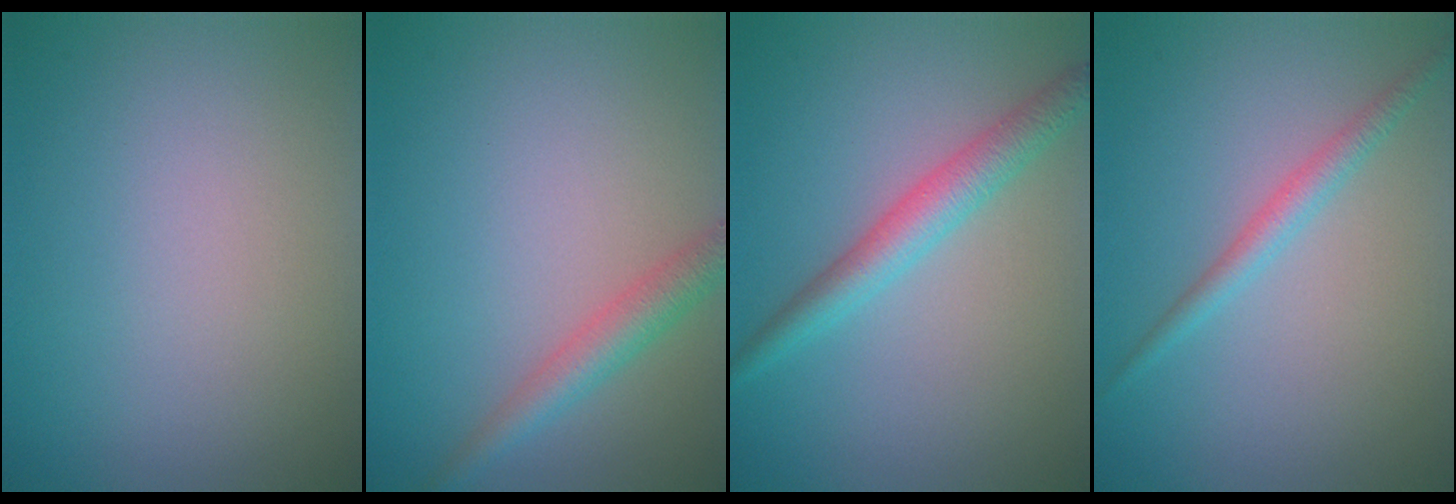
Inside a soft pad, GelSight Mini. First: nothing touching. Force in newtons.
{"total": 2.8, "press": 2.8, "slide": 0.1}
{"total": 3.4, "press": 3.4, "slide": 0.1}
{"total": 1.9, "press": 1.9, "slide": 0.1}